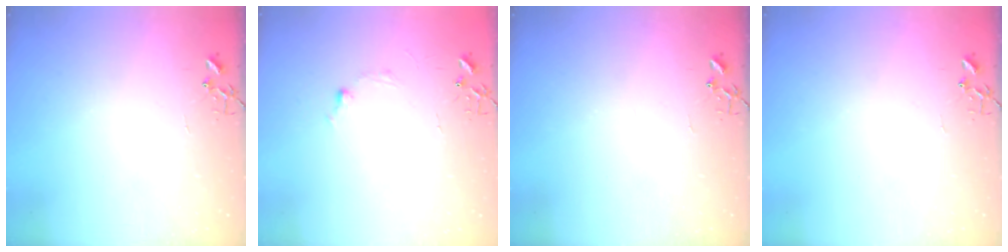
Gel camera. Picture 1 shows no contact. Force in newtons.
{"total": 5.8, "press": 5.7, "slide": 0.7}
{"total": 0.0}
{"total": 0.0}